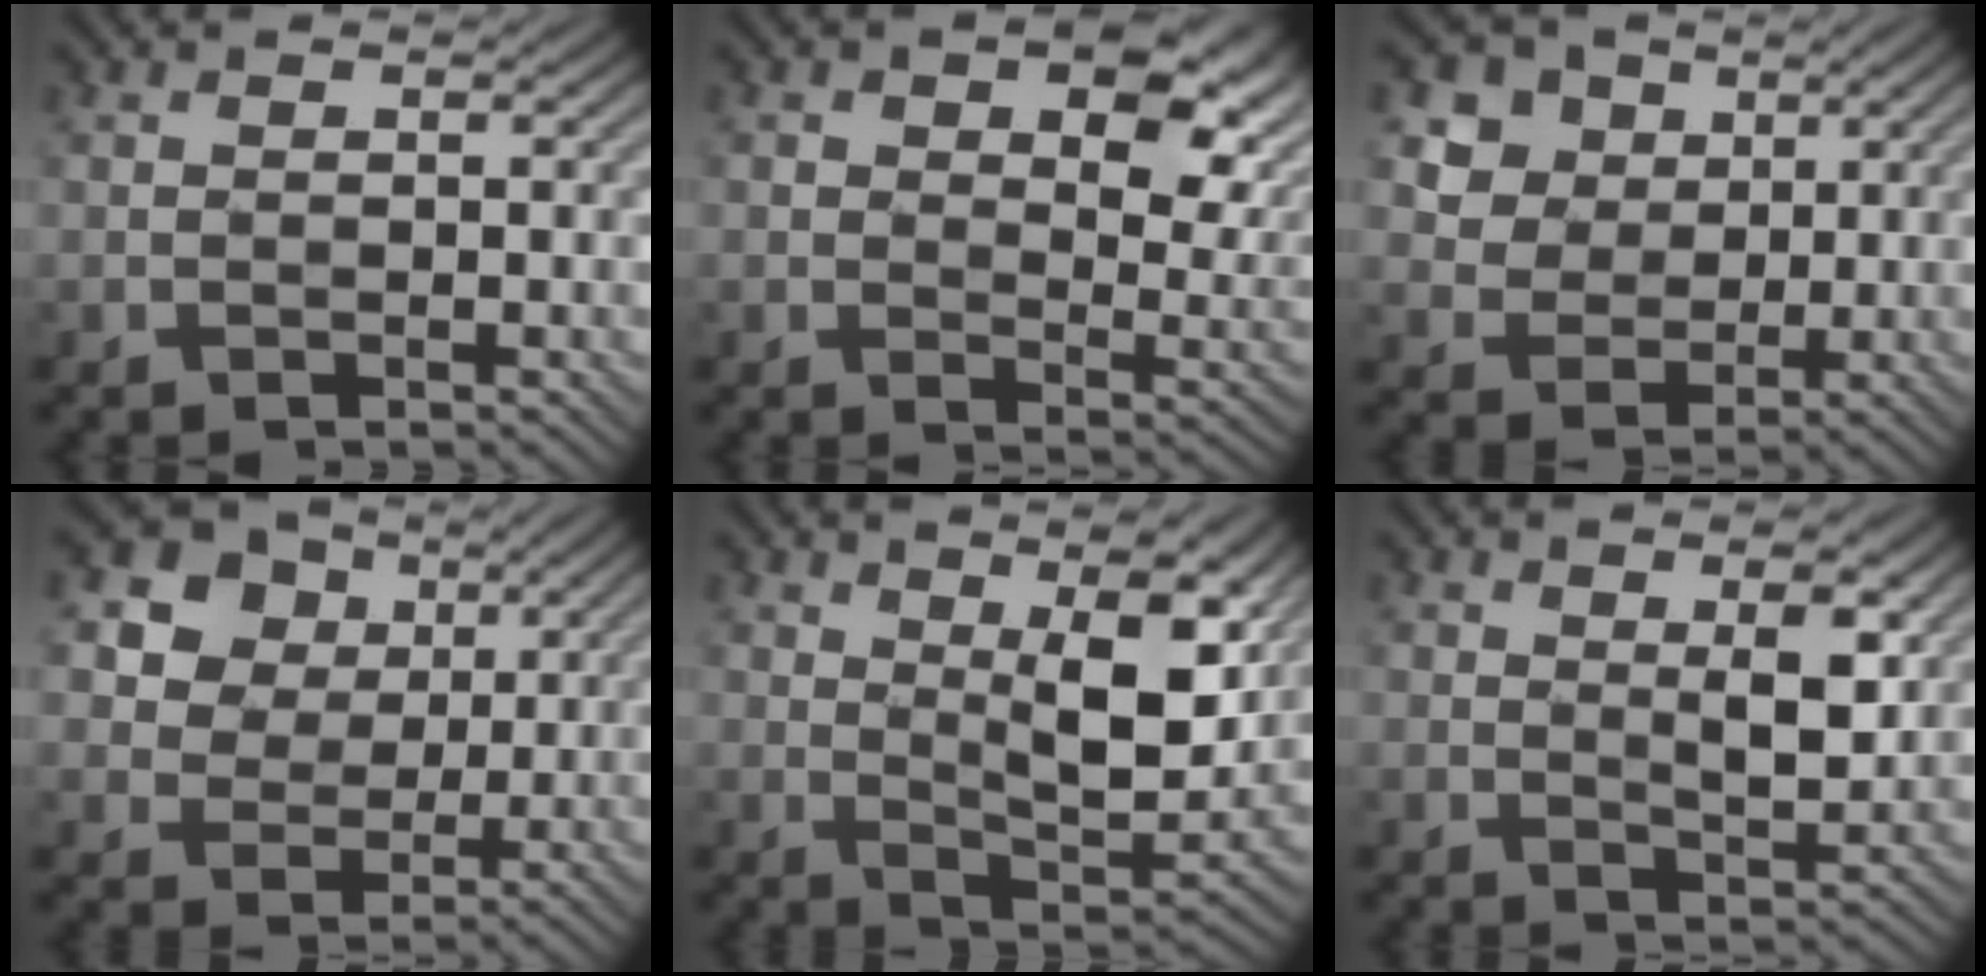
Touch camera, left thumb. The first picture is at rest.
{"total": 10.2, "force": [3.6, 5.6, 7.7], "torque": [-0.123, -0.006, 0.060]}
{"total": 8.1, "force": [4.3, 6.1, 3.0], "torque": [-0.119, -0.011, 0.087]}
{"total": 13.3, "force": [6.7, 10.1, 5.4], "torque": [-0.167, 0.019, 0.145]}
{"total": 11.7, "force": [5.0, 4.7, 9.5], "torque": [-0.167, -0.005, 0.076]}
{"total": 4.6, "force": [1.6, 1.5, 4.0], "torque": [-0.073, -0.003, 0.033]}